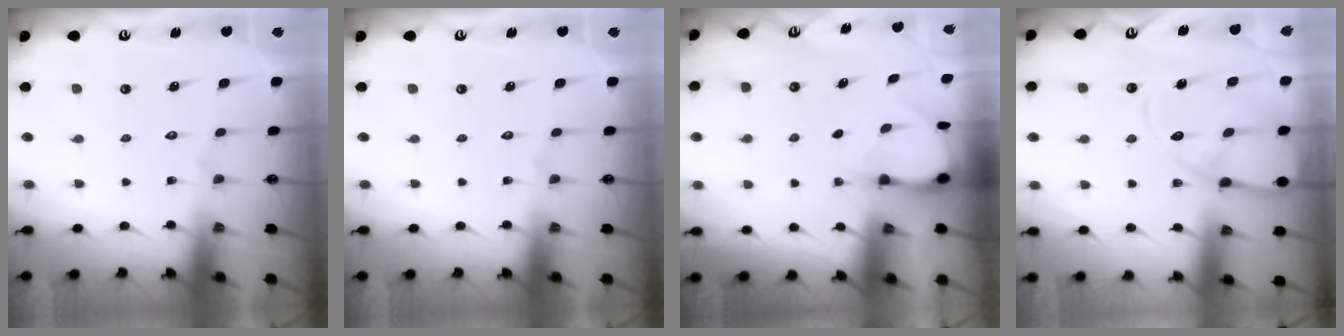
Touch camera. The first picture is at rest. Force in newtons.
{"total": 0.0}
{"total": 3.1, "press": 3.1, "slide": 0.3}
{"total": 11.7, "press": 11.7, "slide": 1.2}